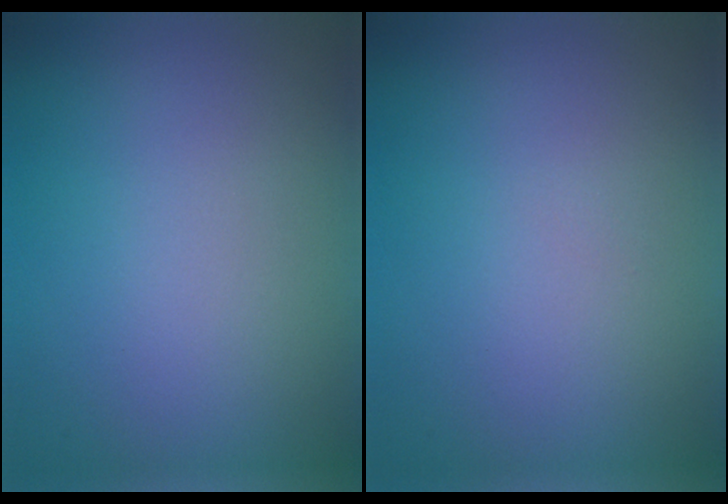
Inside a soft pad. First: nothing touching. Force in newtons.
{"total": 0.0}